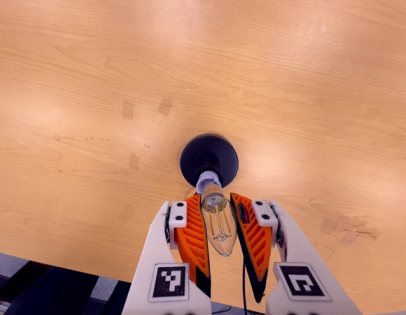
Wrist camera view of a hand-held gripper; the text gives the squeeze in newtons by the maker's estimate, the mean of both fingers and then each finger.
{"total": 20.5, "left": 22.2, "right": 18.8}